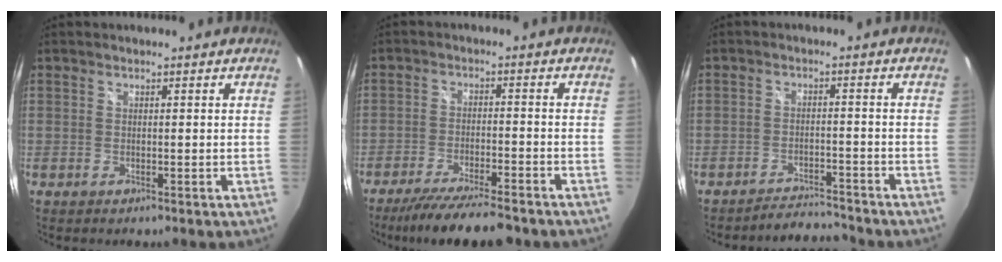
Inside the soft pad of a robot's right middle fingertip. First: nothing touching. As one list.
[{"total": 12.0, "force": [-10.2, 1.8, 6.0], "torque": [-0.124, -0.018, -0.164]}, {"total": 5.2, "force": [-5.2, 0.3, 0.1], "torque": [-0.020, 0.006, -0.082]}]